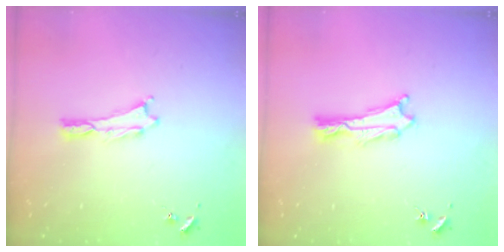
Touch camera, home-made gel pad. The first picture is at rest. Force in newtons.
{"total": 1.1, "press": 1.1, "slide": 0.2}